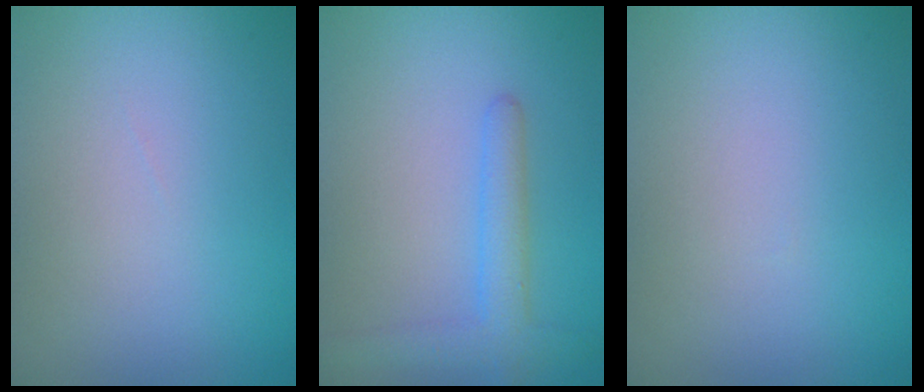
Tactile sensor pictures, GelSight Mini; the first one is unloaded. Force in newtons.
{"total": 3.0, "press": 3.0, "slide": 0.2}
{"total": 0.0}